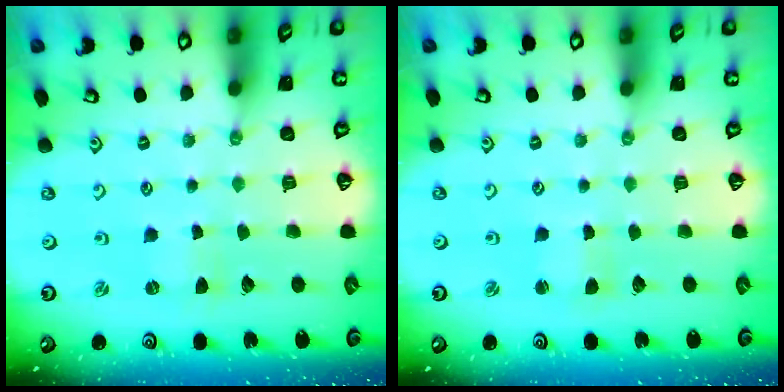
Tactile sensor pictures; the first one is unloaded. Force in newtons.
{"total": 1.4, "press": 1.4, "slide": 0.2}